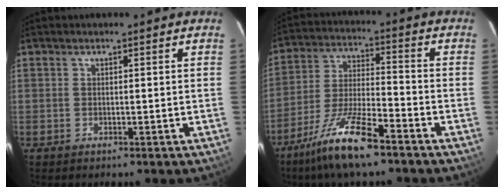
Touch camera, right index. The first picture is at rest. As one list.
[{"total": 12.0, "force": [-8.3, 1.4, 8.5], "torque": [-0.175, -0.024, -0.158]}]